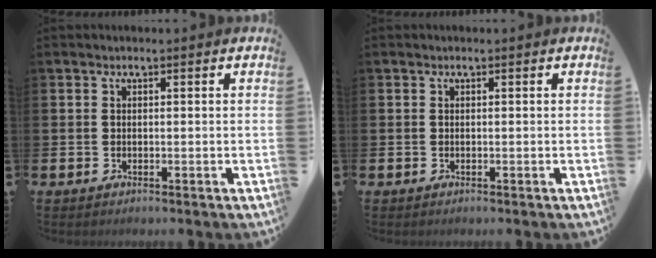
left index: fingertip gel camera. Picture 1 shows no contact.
{"total": 0.0}